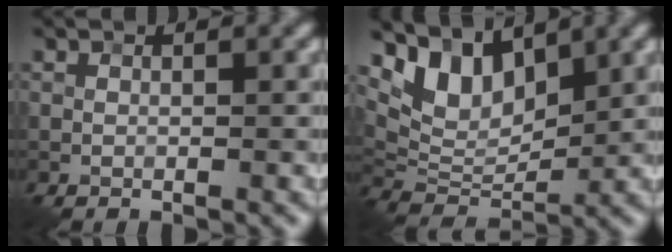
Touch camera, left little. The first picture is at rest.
{"total": 6.4, "force": [4.1, 3.2, 3.7], "torque": [-0.073, -0.005, 0.075]}